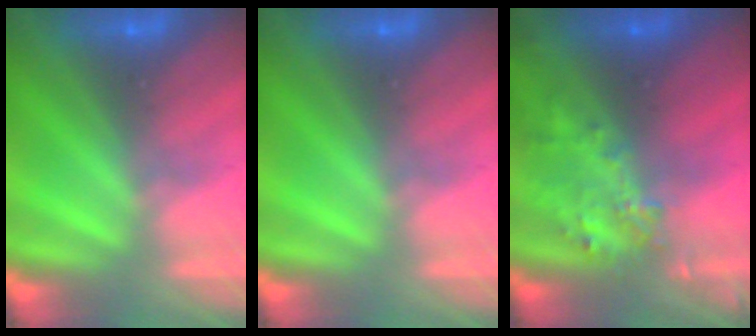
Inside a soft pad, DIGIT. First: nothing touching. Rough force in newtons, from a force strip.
{"total": 0.0}
{"total": 3.3}